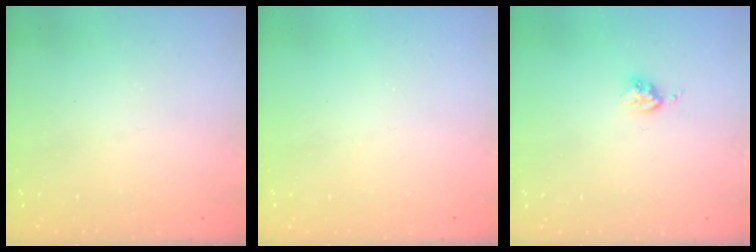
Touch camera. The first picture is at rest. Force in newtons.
{"total": 0.0}
{"total": 3.8, "press": 3.8, "slide": 0.5}